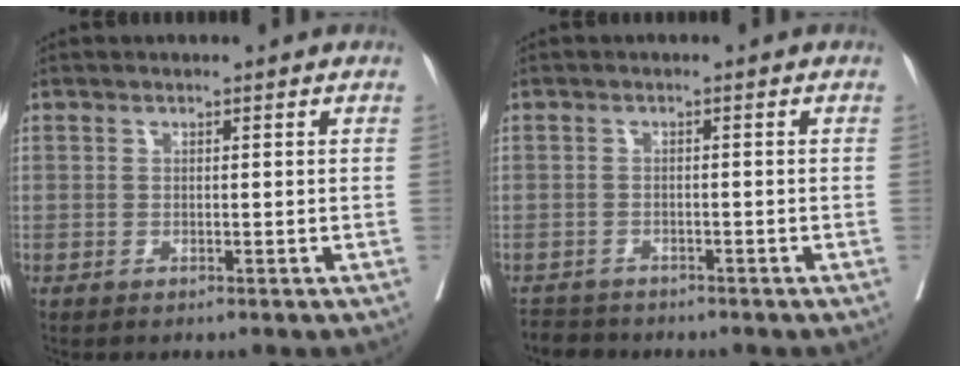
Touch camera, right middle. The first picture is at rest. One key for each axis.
{"total": 3.5, "fx": -3.3, "fy": 1.0, "fz": -0.4, "tx": -0.002, "ty": -0.010, "tz": -0.058}